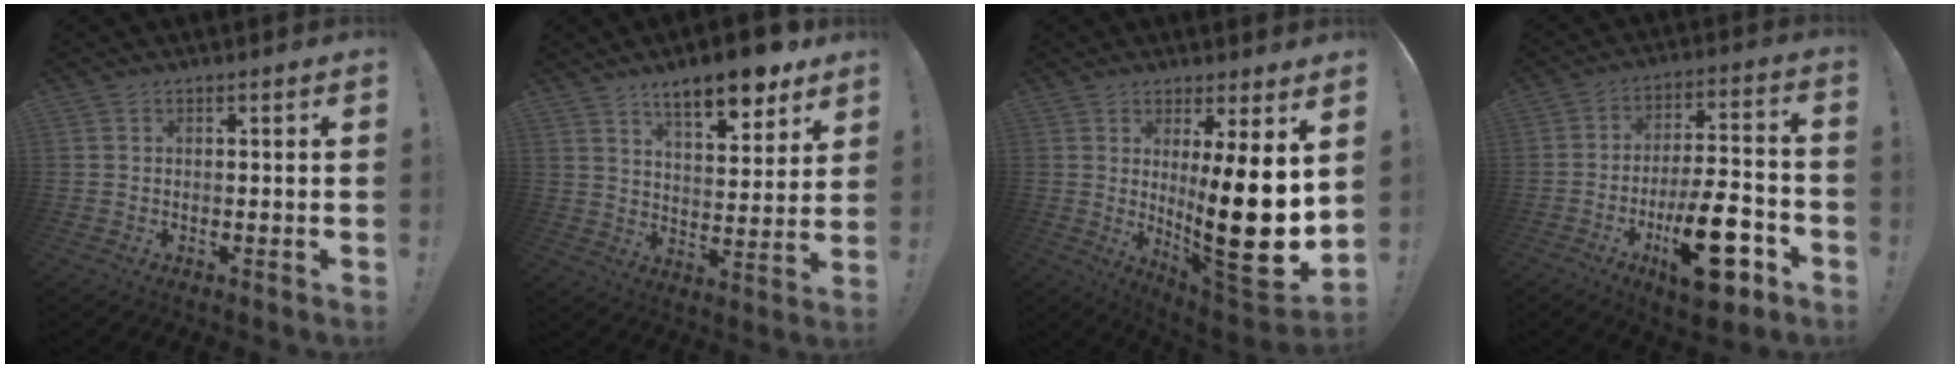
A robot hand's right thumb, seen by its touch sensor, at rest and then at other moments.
{"total": 13.2, "force": [9.5, 3.5, 8.4], "torque": [-0.122, -0.061, 0.156]}
{"total": 19.4, "force": [0.7, 2.7, 19.2], "torque": [-0.298, -0.044, 0.014]}
{"total": 20.0, "force": [-8.5, 7.0, 16.7], "torque": [-0.253, 0.049, -0.127]}